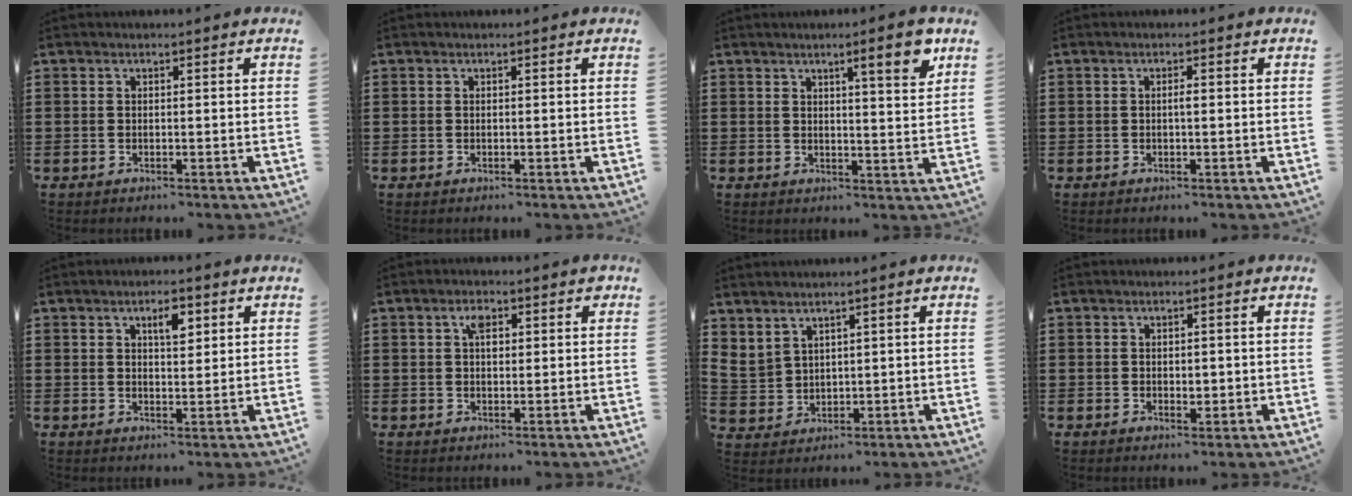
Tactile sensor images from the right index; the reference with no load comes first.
{"total": 0.0}
{"total": 6.1, "force": [3.9, 0.5, 4.7], "torque": [-0.069, -0.010, 0.058]}
{"total": 1.1, "force": [-0.1, 0.2, 1.0], "torque": [-0.020, -0.003, 0.000]}
{"total": 3.5, "force": [1.7, 1.3, 2.7], "torque": [-0.043, 0.000, 0.026]}
{"total": 3.1, "force": [1.2, 1.5, 2.4], "torque": [-0.037, 0.002, 0.015]}
{"total": 3.1, "force": [2.6, 1.6, 0.1], "torque": [-0.015, 0.000, 0.051]}
{"total": 1.3, "force": [0.0, 0.8, 1.1], "torque": [-0.020, 0.003, -0.001]}